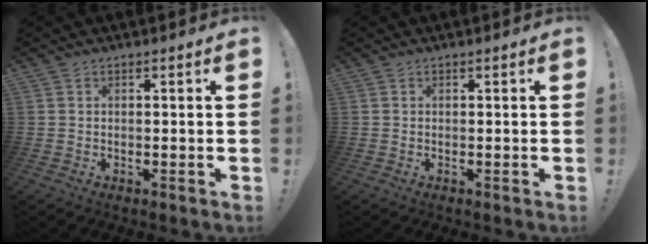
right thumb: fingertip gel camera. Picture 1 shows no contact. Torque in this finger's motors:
{"motor_torque": [-0.06, 0.02, -0.05, 0.02, 0.00]}